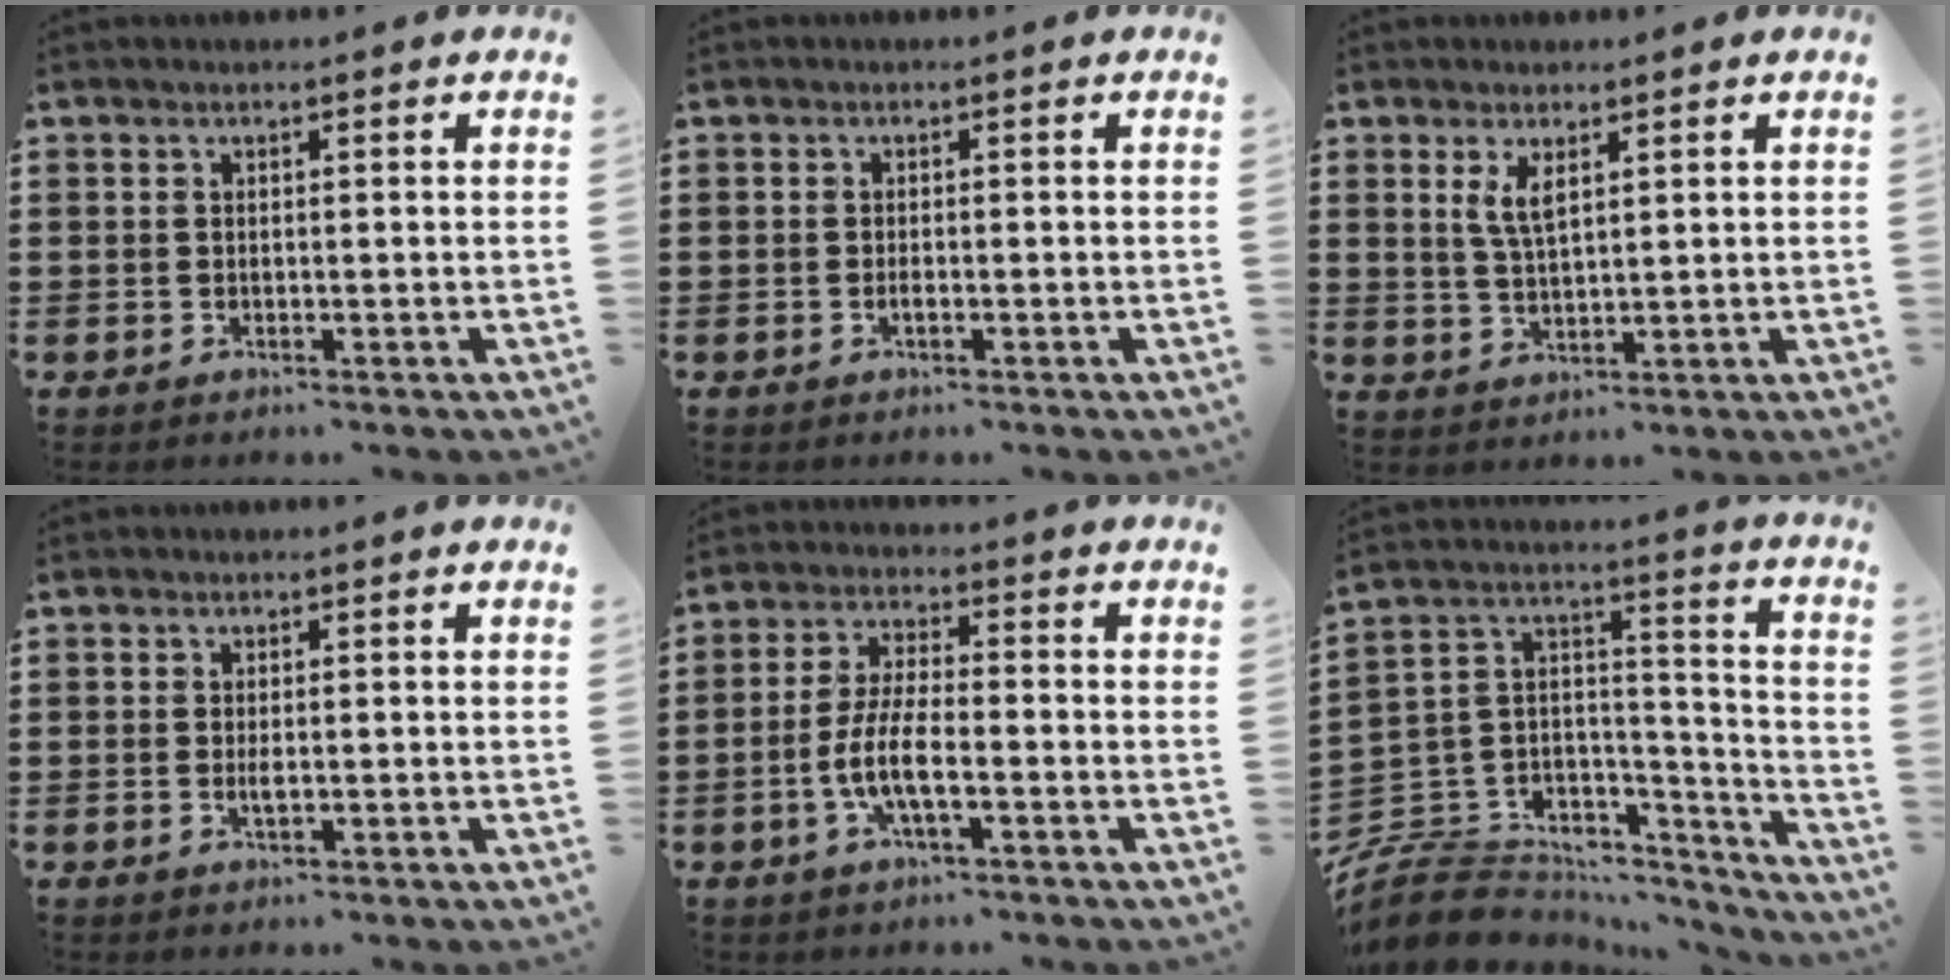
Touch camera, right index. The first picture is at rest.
{"total": 0.9, "force": [-0.4, 0.2, 0.8], "torque": [-0.015, -0.004, -0.007]}
{"total": 3.6, "force": [1.7, 1.2, 2.9], "torque": [-0.063, 0.003, 0.029]}
{"total": 1.4, "force": [-0.2, 0.4, 1.3], "torque": [-0.032, -0.005, -0.006]}
{"total": 6.8, "force": [-2.3, 1.8, 6.1], "torque": [-0.145, -0.015, -0.051]}
{"total": 7.8, "force": [-5.6, 5.1, 1.9], "torque": [-0.066, -0.004, -0.108]}